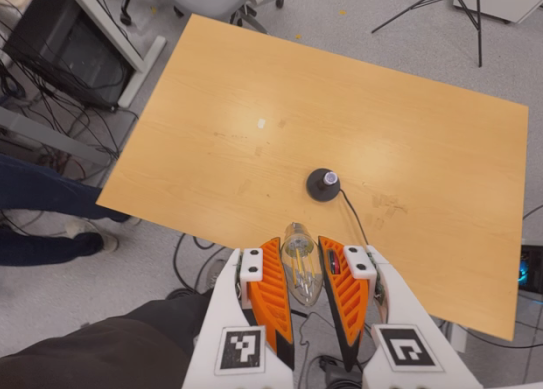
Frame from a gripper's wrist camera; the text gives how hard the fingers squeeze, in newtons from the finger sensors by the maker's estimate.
{"total": 16.4, "left": 18.0, "right": 14.8}